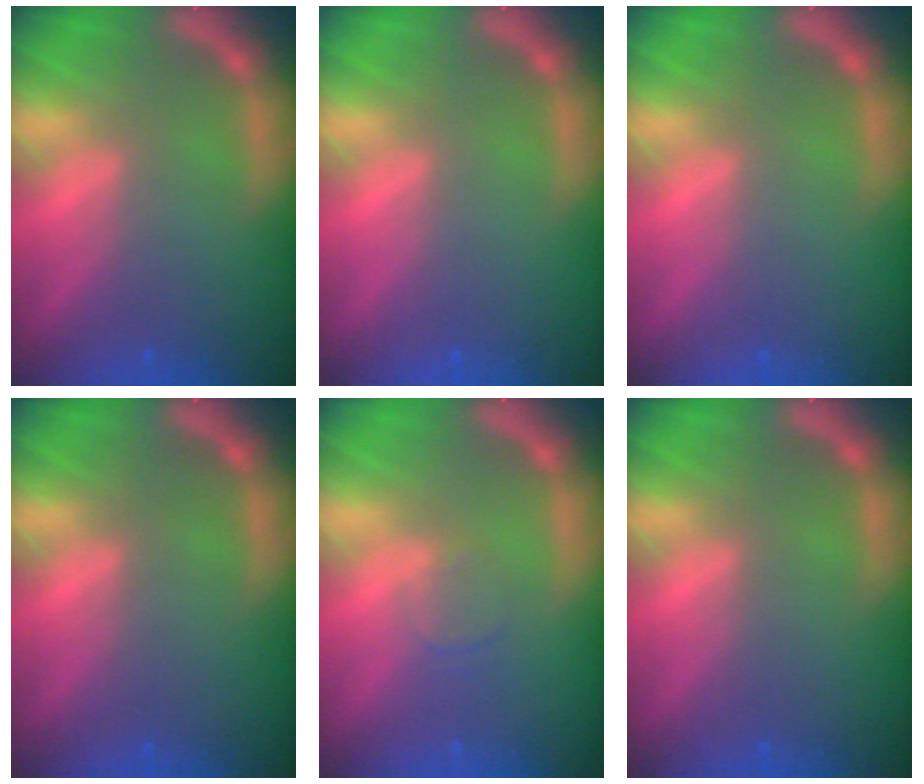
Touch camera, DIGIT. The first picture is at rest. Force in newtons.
{"total": 0.0}
{"total": 0.0}
{"total": 0.0}
{"total": 1.4}
{"total": 0.0}